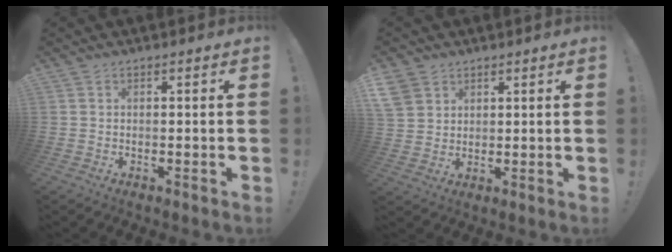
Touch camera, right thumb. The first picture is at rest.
{"total": 6.3, "force": [3.7, 4.9, 1.7], "torque": [-0.025, -0.021, 0.076]}